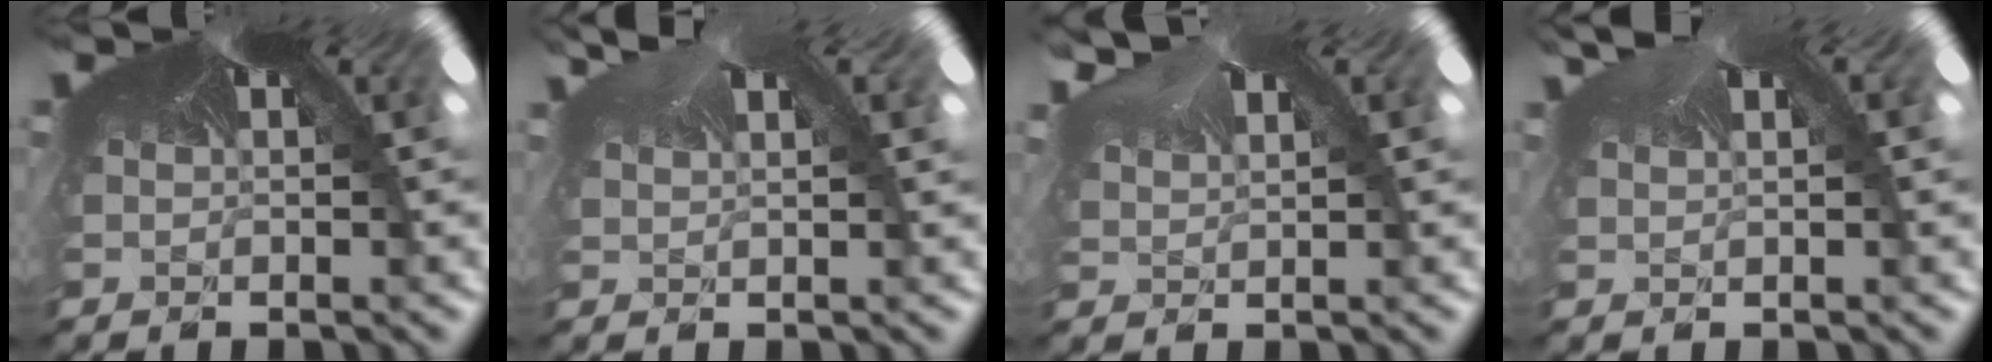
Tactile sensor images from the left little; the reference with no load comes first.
{"total": 2.1, "force": [0.3, -1.1, -1.8], "torque": [0.022, 0.002, 0.000]}
{"total": 2.1, "force": [1.4, 1.4, 0.8], "torque": [-0.046, 0.017, 0.026]}
{"total": 0.8, "force": [0.7, -0.3, -0.2], "torque": [-0.005, 0.010, 0.003]}